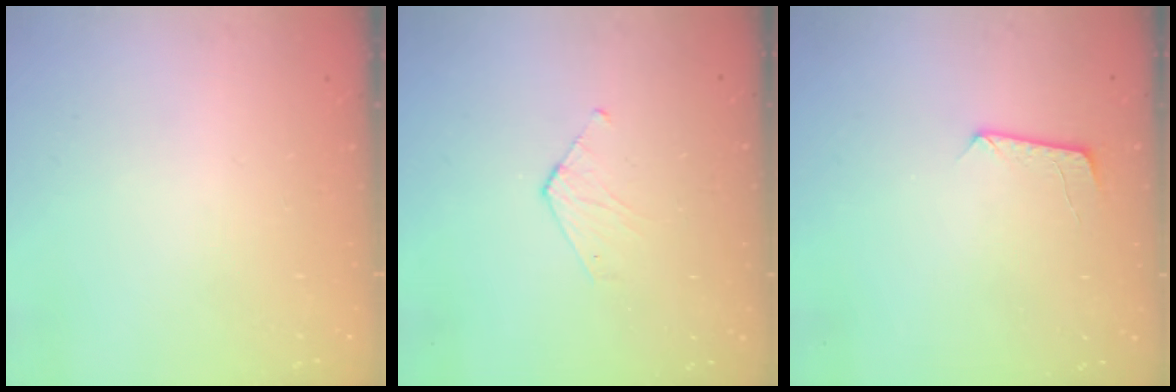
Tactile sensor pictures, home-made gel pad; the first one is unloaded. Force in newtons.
{"total": 3.3, "press": 3.2, "slide": 0.3}
{"total": 8.3, "press": 8.3, "slide": 0.6}